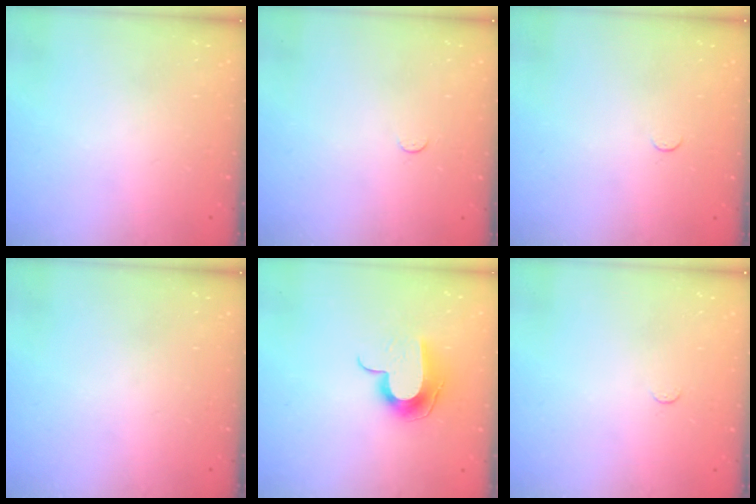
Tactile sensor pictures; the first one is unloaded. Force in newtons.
{"total": 2.5, "press": 2.5, "slide": 0.3}
{"total": 2.4, "press": 2.4, "slide": 0.3}
{"total": 0.0}
{"total": 9.8, "press": 9.8, "slide": 0.6}
{"total": 2.7, "press": 2.7, "slide": 0.2}